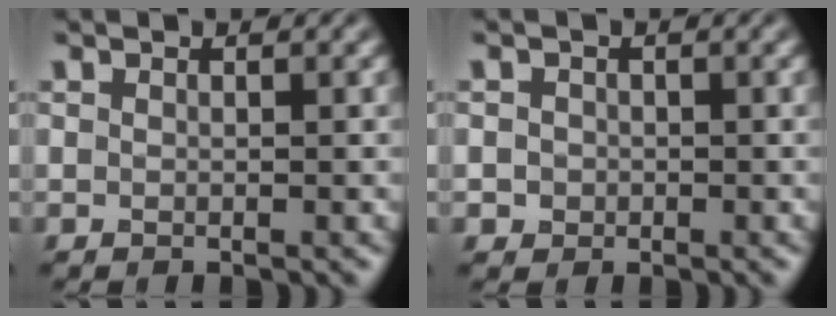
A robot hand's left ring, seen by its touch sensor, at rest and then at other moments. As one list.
[{"total": 1.1, "force": [-0.2, 1.1, 0.1], "torque": [0.009, -0.005, -0.002]}]